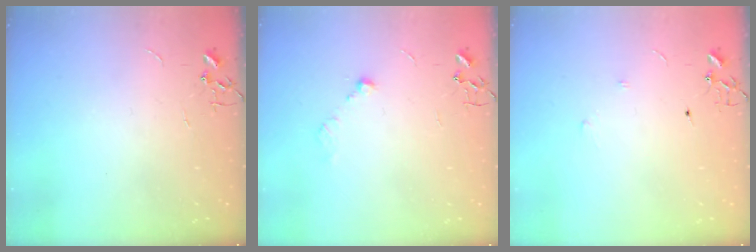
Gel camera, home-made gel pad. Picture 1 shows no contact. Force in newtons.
{"total": 6.1, "press": 6.0, "slide": 0.9}
{"total": 5.7, "press": 5.7, "slide": 0.5}